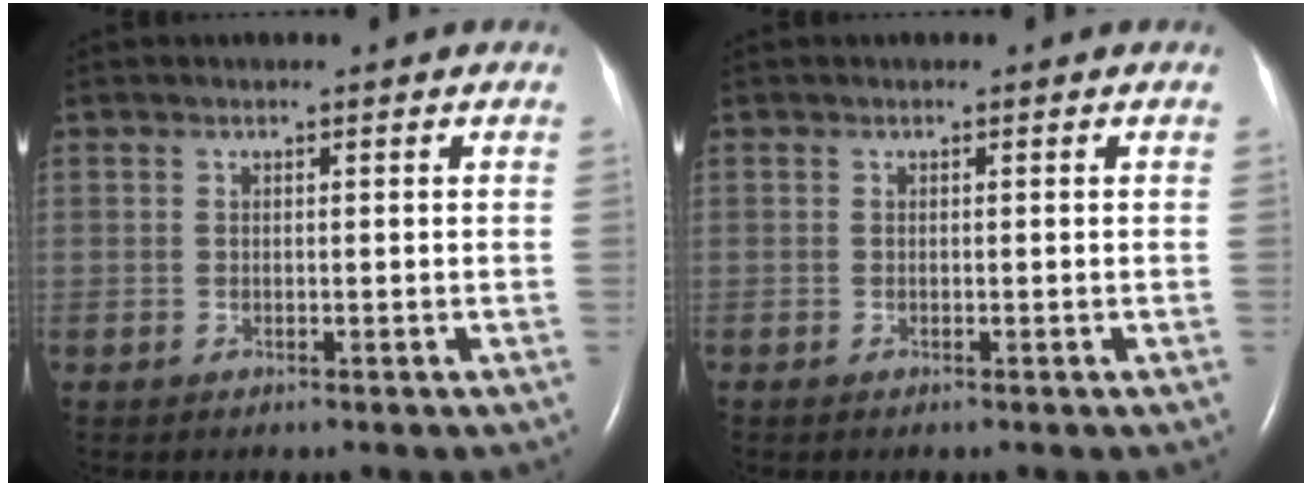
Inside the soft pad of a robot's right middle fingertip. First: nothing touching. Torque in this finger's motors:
{"motor_torque": [0.74, -0.68, 0.07, 0.05]}